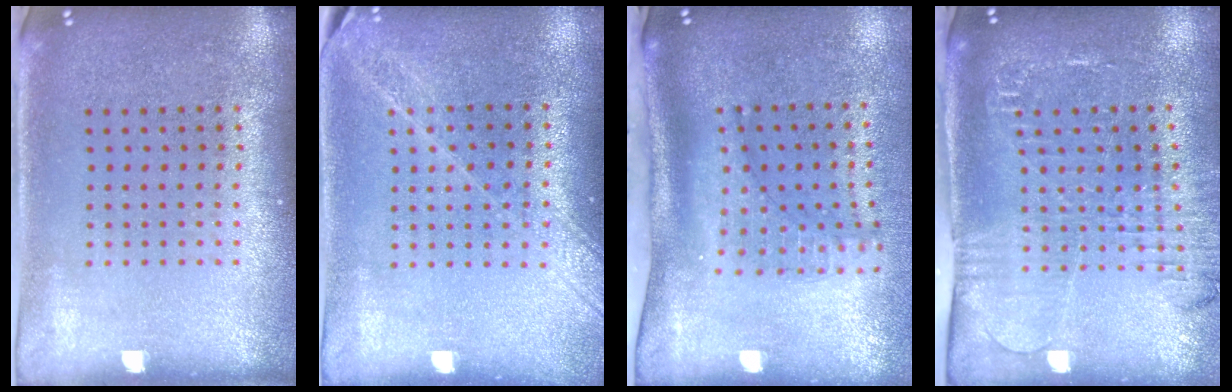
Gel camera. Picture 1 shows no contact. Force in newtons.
{"total": 1.6, "press": 1.5, "slide": 0.7}
{"total": 2.1, "press": 1.5, "slide": 1.5}
{"total": 1.9, "press": 1.9, "slide": 0.4}